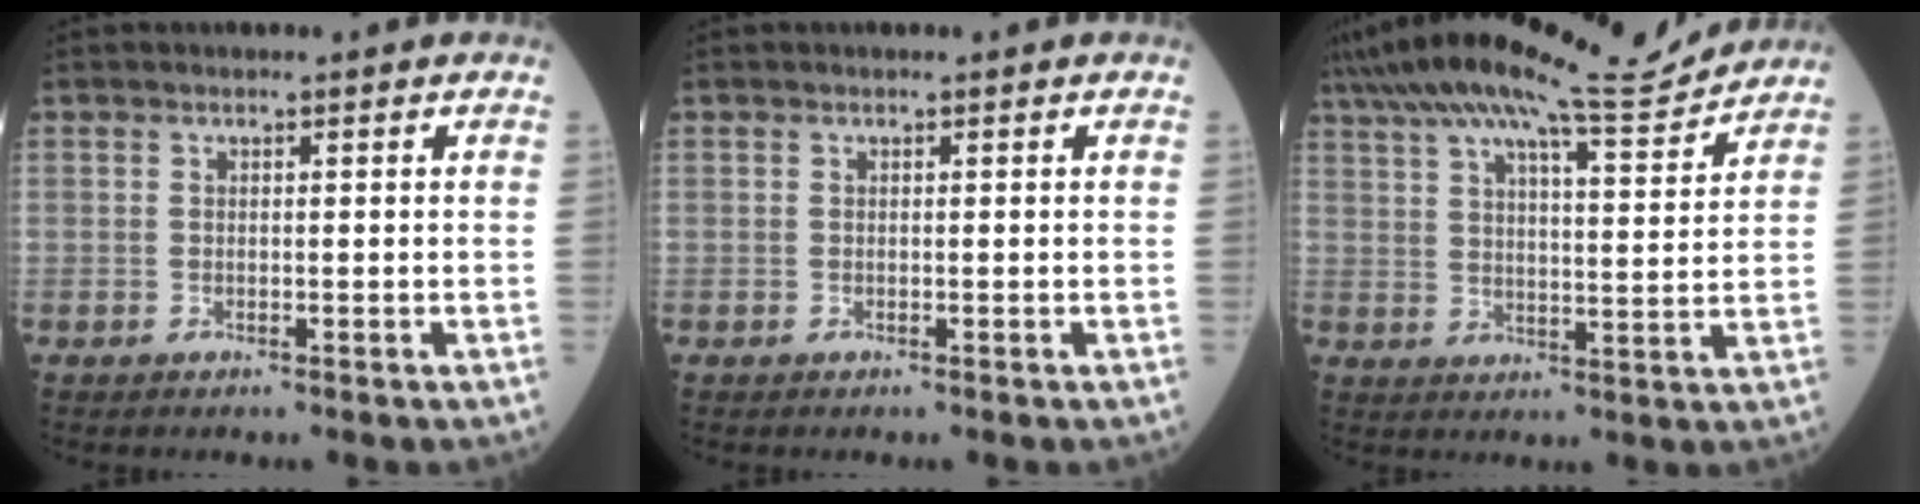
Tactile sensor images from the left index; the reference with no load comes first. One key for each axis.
{"total": 0.0}
{"total": 16.7, "fx": 14.9, "fy": 0.8, "fz": 7.6, "tx": -0.139, "ty": 0.011, "tz": 0.224}